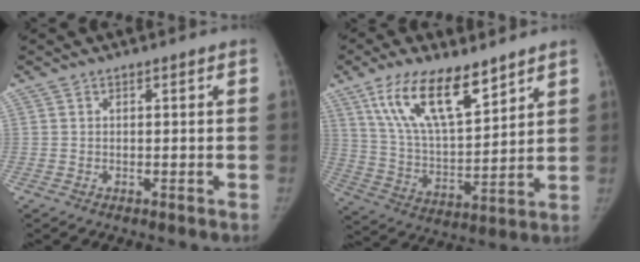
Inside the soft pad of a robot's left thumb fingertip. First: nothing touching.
{"total": 16.6, "force": [10.4, 6.2, 11.4], "torque": [-0.178, -0.046, 0.203]}